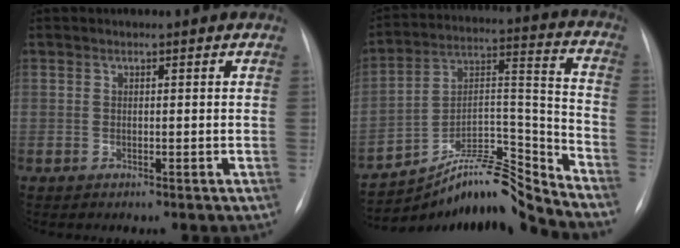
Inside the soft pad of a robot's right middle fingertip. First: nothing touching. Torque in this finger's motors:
{"motor_torque": [0.34, -0.81, -0.02, 0.01]}